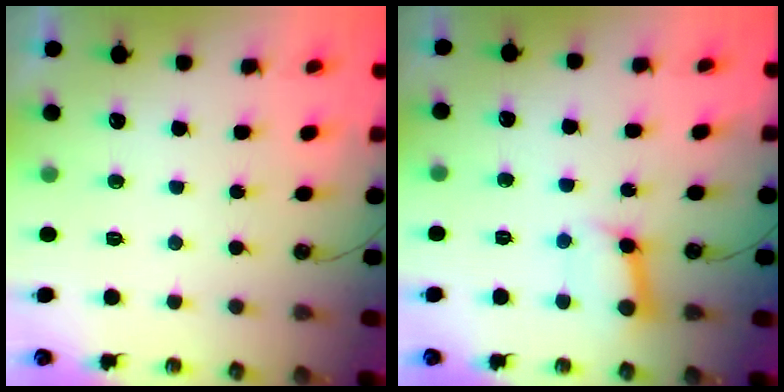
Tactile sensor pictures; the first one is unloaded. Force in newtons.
{"total": 8.2, "press": 8.1, "slide": 0.9}